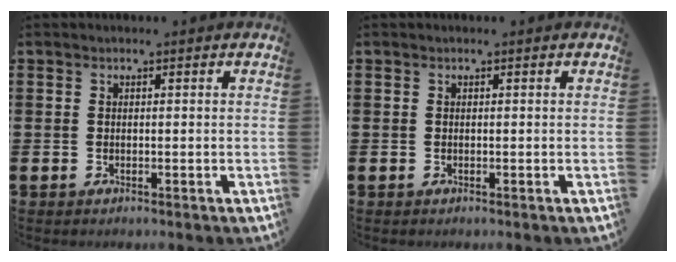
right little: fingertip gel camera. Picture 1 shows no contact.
{"total": 0.0}